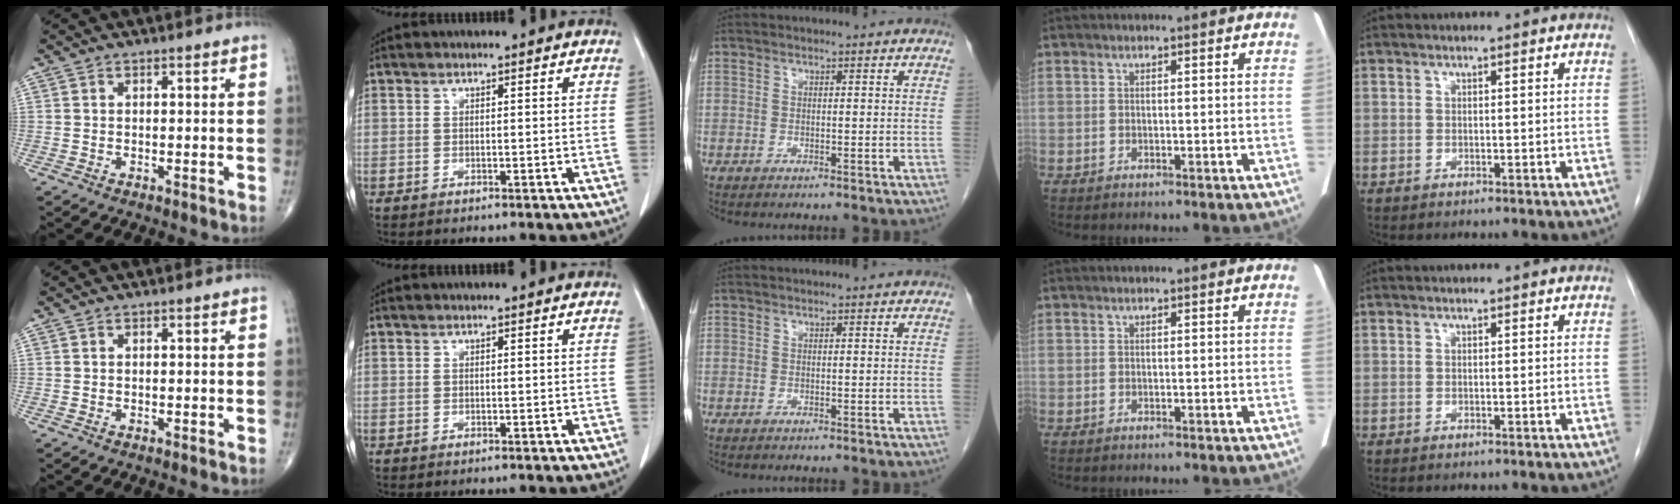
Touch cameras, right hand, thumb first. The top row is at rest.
{}